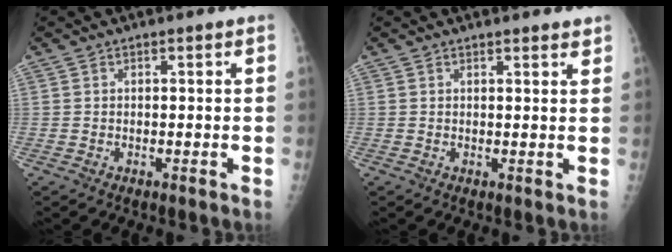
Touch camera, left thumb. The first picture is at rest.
{"total": 2.3, "force": [2.2, 0.4, 0.8], "torque": [-0.005, -0.010, 0.023]}